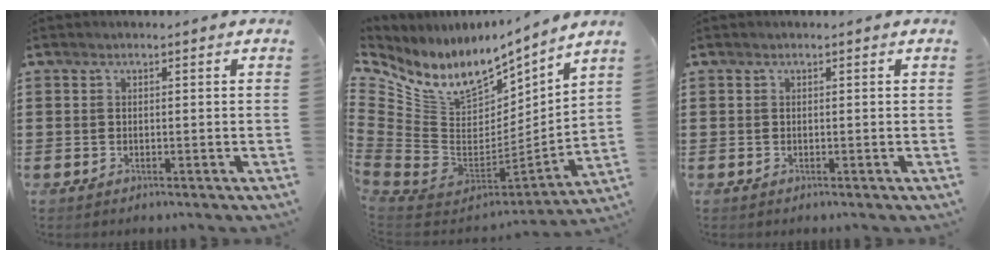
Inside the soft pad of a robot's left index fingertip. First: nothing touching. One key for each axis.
{"total": 11.4, "fx": 6.3, "fy": 7.1, "fz": 6.2, "tx": -0.158, "ty": -0.057, "tz": 0.110}
{"total": 0.0}